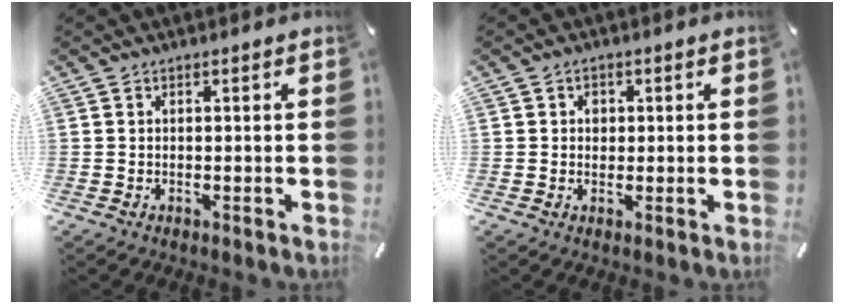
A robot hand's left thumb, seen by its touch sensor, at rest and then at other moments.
{"total": 2.1, "force": [0.2, 1.9, 0.8], "torque": [-0.002, 0.001, -0.004]}